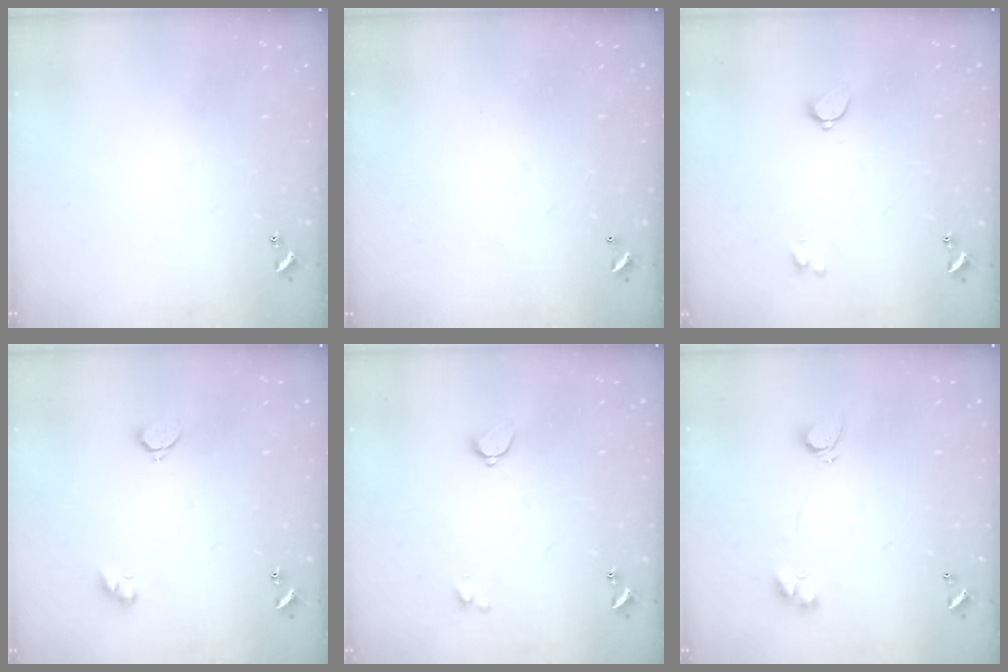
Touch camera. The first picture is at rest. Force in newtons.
{"total": 2.9, "press": 2.9, "slide": 0.1}
{"total": 1.7, "press": 1.6, "slide": 0.5}
{"total": 2.6, "press": 2.6, "slide": 0.5}
{"total": 1.7, "press": 1.6, "slide": 0.5}
{"total": 3.1, "press": 3.1, "slide": 0.6}